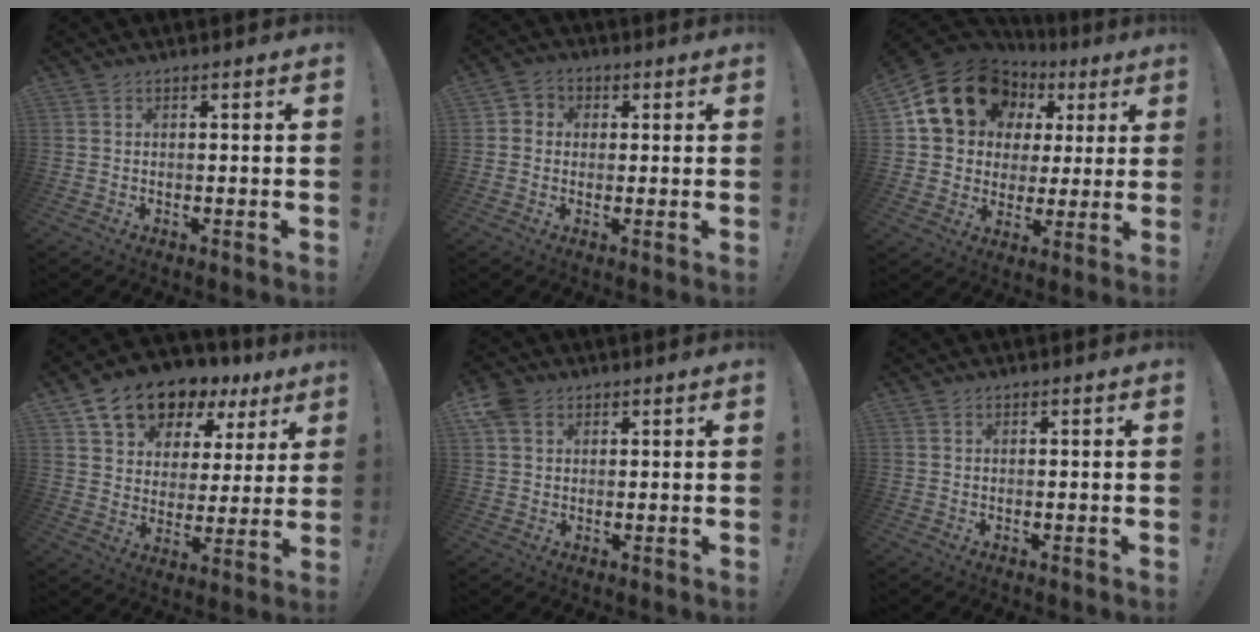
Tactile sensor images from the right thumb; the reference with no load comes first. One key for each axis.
{"total": 4.1, "fx": -0.5, "fy": 3.9, "fz": 1.3, "tx": -0.021, "ty": 0.012, "tz": -0.008}
{"total": 18.8, "fx": 8.6, "fy": 14.3, "fz": 8.5, "tx": -0.130, "ty": -0.036, "tz": 0.179}
{"total": 13.5, "fx": 9.6, "fy": 7.9, "fz": 5.2, "tx": -0.082, "ty": -0.068, "tz": 0.172}
{"total": 6.7, "fx": 3.0, "fy": 5.3, "fz": 2.6, "tx": -0.039, "ty": -0.007, "tz": 0.062}
{"total": 0.0}